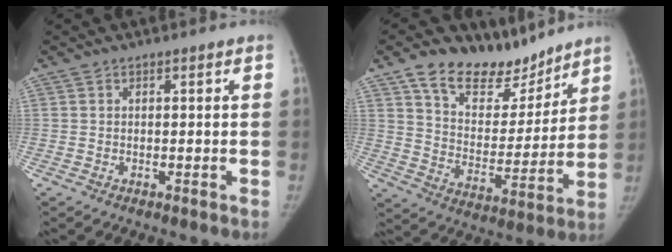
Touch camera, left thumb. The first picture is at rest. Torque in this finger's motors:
{"motor_torque": [0.03, -0.01, 1.12, -1.08, 0.03]}